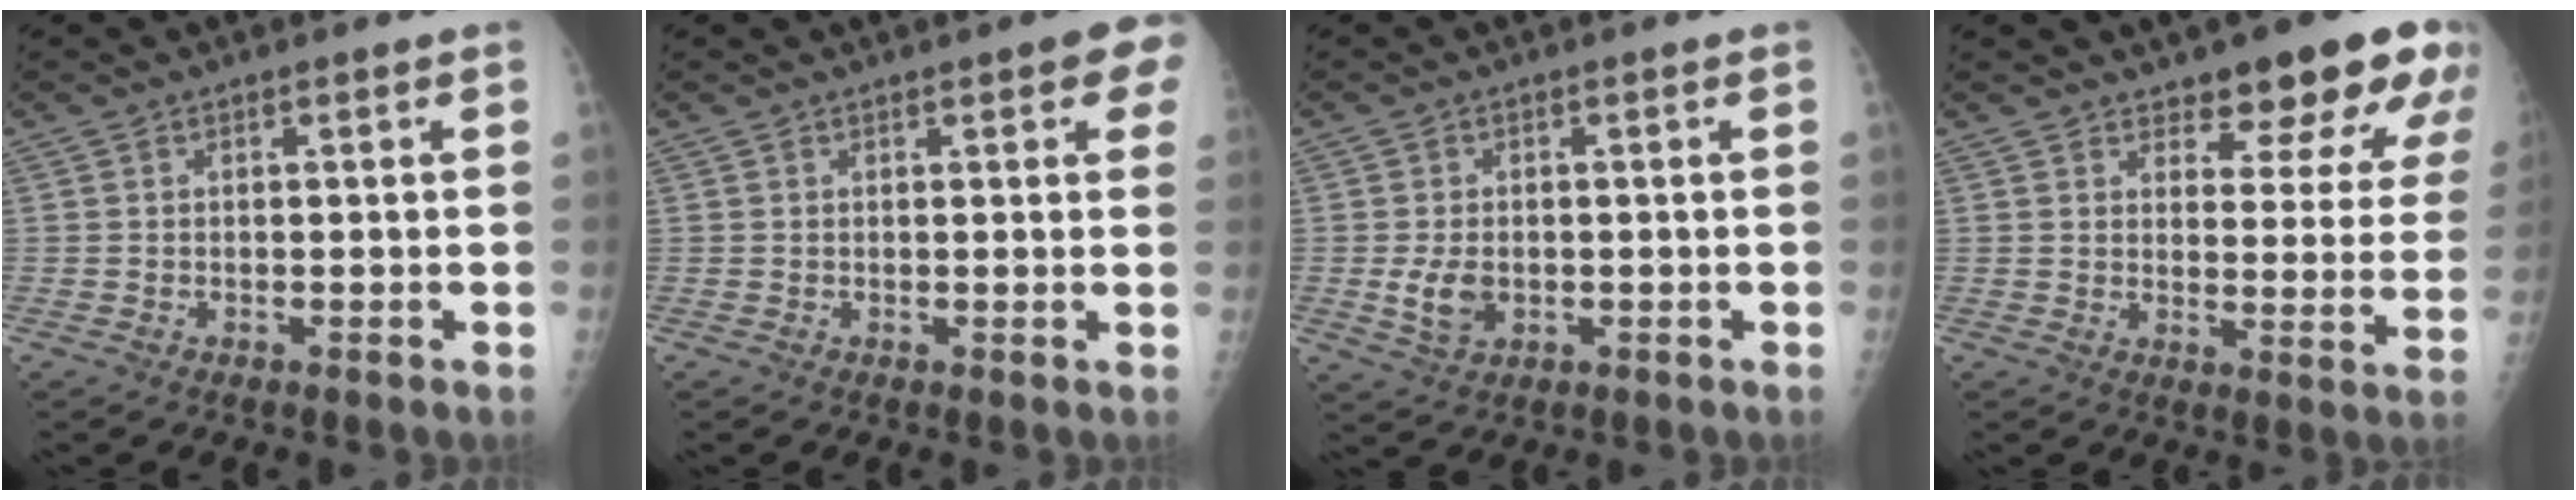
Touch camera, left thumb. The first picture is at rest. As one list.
[{"total": 5.3, "force": [2.4, 1.6, 4.4], "torque": [-0.035, -0.001, 0.022]}, {"total": 4.6, "force": [-0.6, 3.2, 3.3], "torque": [-0.056, -0.005, -0.004]}, {"total": 13.4, "force": [9.6, 4.9, 7.9], "torque": [-0.054, -0.057, 0.116]}]